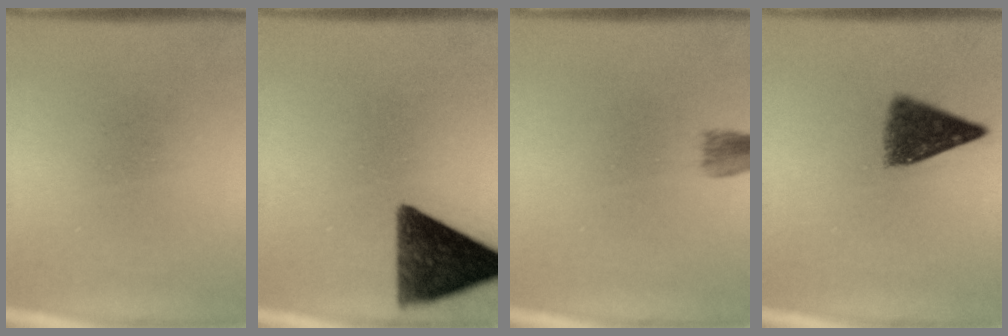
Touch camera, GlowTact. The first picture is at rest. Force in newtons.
{"total": 12.3}
{"total": 2.5}
{"total": 7.7}